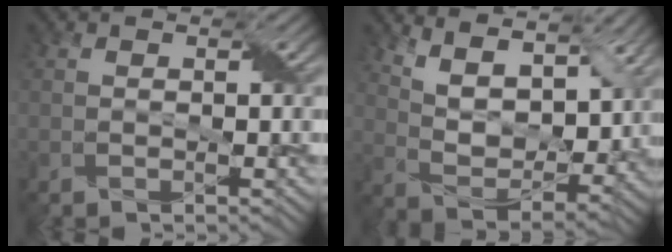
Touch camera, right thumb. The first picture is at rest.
{"total": 10.8, "force": [6.9, 4.8, 6.8], "torque": [-0.146, -0.004, 0.116]}